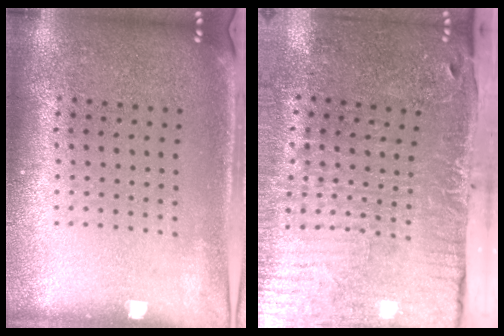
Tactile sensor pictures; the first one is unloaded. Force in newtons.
{"total": 5.2, "press": 4.1, "slide": 3.1}